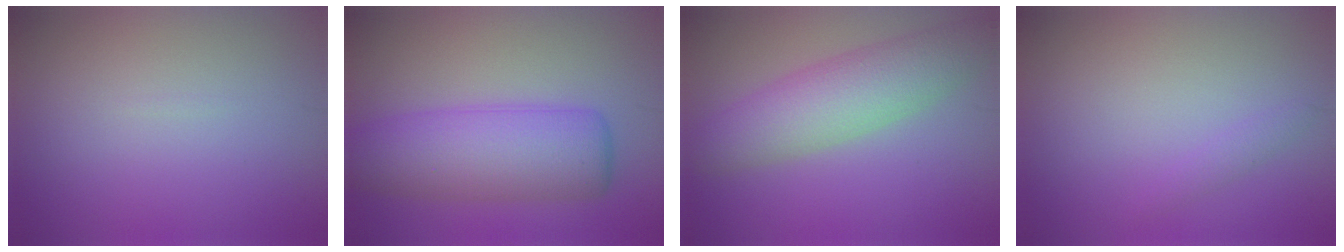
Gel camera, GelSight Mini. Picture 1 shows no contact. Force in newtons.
{"total": 7.7, "press": 7.7, "slide": 0.2}
{"total": 5.7, "press": 5.7, "slide": 0.3}
{"total": 0.8, "press": 0.8, "slide": 0.1}